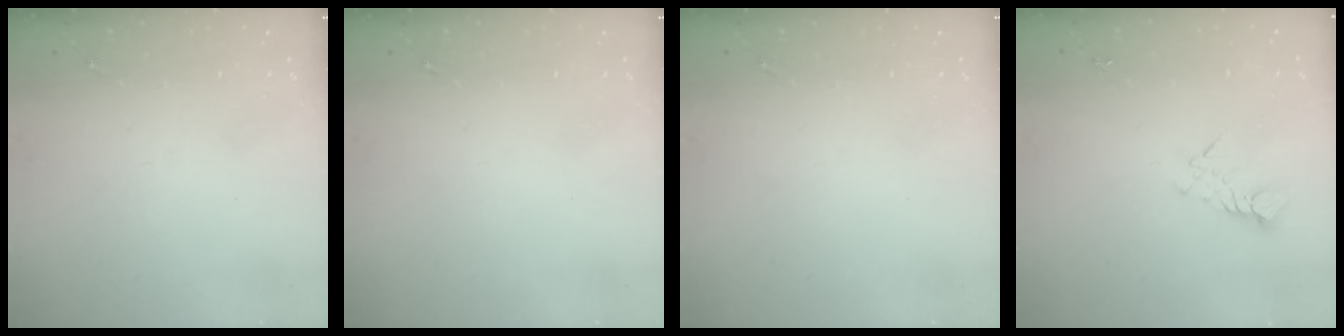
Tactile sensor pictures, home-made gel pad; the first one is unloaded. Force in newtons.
{"total": 0.0}
{"total": 0.0}
{"total": 4.2, "press": 4.2, "slide": 0.2}